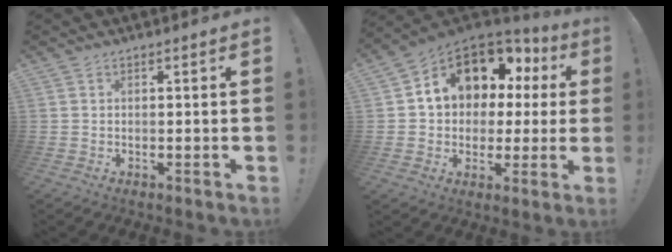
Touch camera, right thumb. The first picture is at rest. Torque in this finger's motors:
{"motor_torque": [1.84, 1.84, 0.54, 0.49, 0.16]}